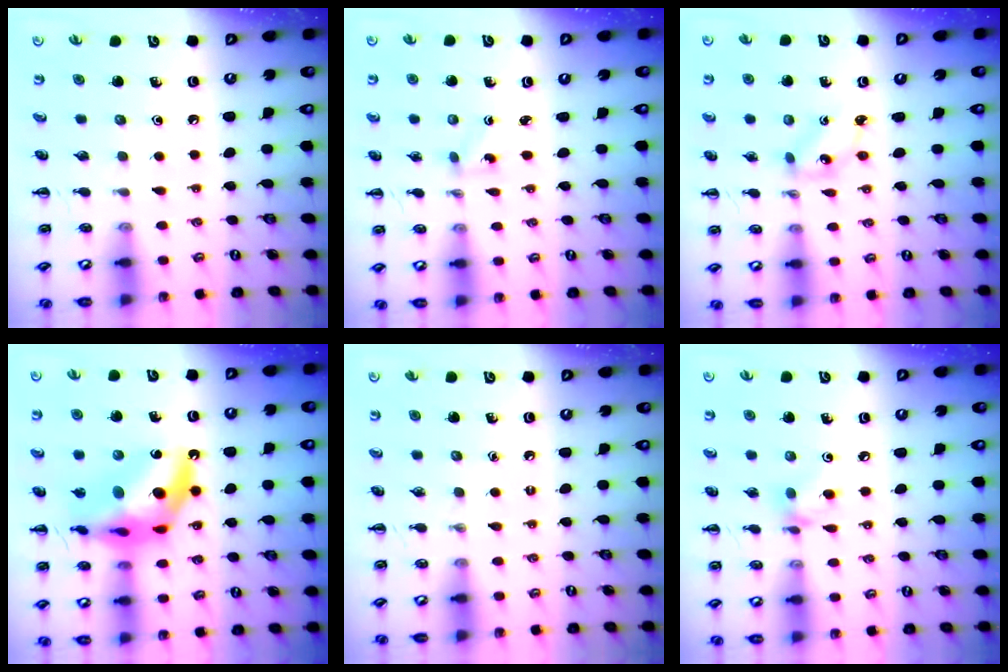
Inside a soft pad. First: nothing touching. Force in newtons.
{"total": 0.9, "press": 0.7, "slide": 0.5}
{"total": 2.5, "press": 2.5, "slide": 0.6}
{"total": 16.2, "press": 15.6, "slide": 4.4}
{"total": 0.0}
{"total": 6.5, "press": 6.4, "slide": 0.8}